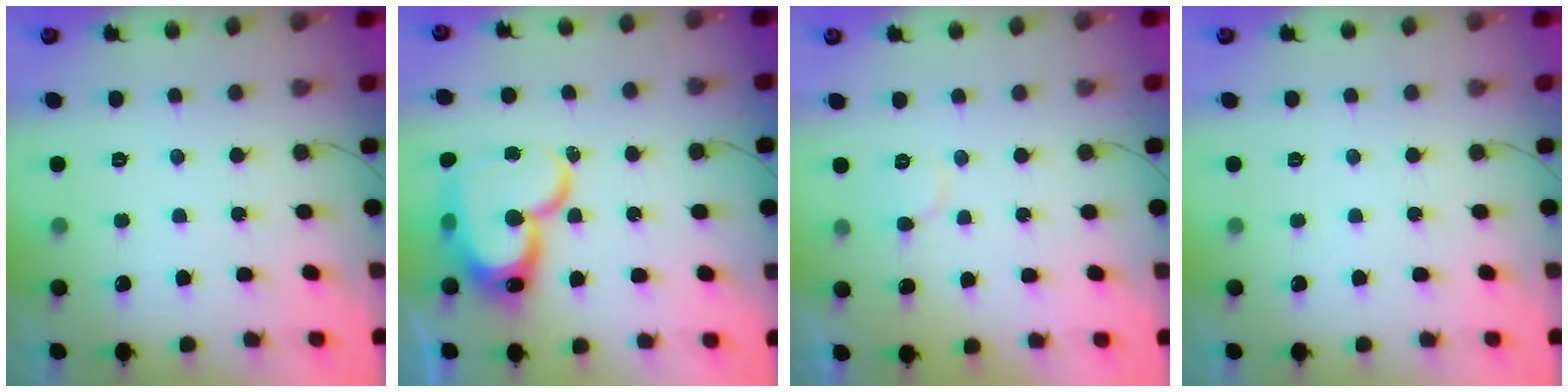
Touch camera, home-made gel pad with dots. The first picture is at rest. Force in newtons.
{"total": 21.8, "press": 21.7, "slide": 2.2}
{"total": 5.3, "press": 5.2, "slide": 0.5}
{"total": 0.0}